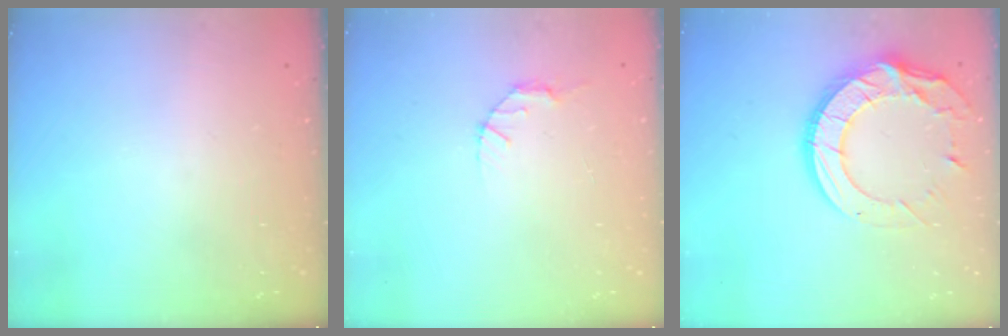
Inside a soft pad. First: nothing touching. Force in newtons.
{"total": 2.8, "press": 2.8, "slide": 0.4}
{"total": 18.1, "press": 18.1, "slide": 1.3}